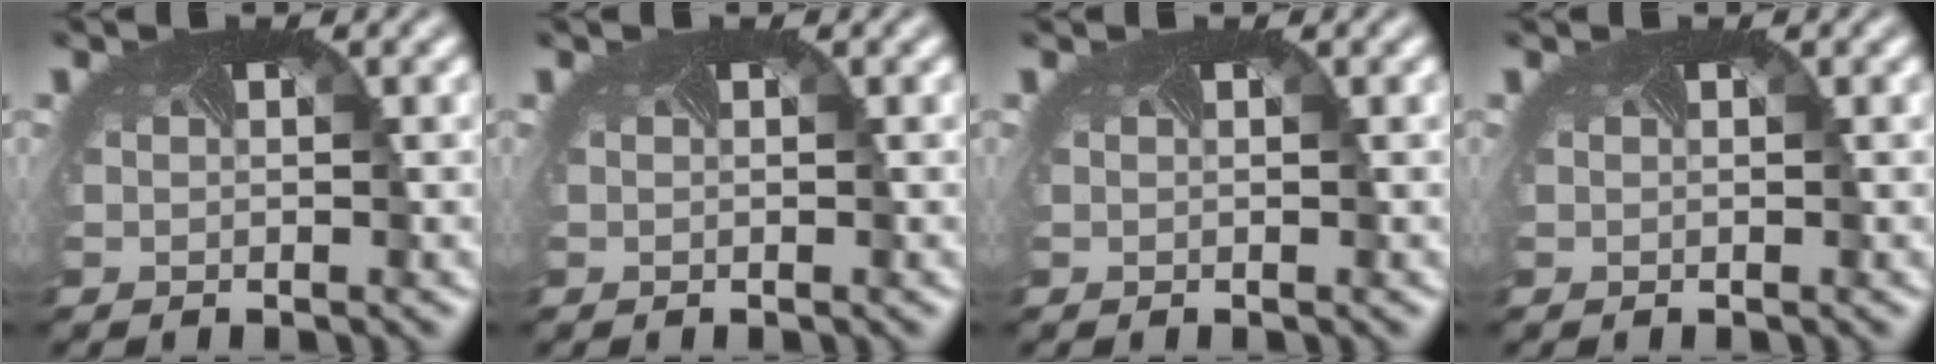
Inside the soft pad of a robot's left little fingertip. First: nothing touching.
{"total": 0.0}
{"total": 0.0}
{"total": 0.0}